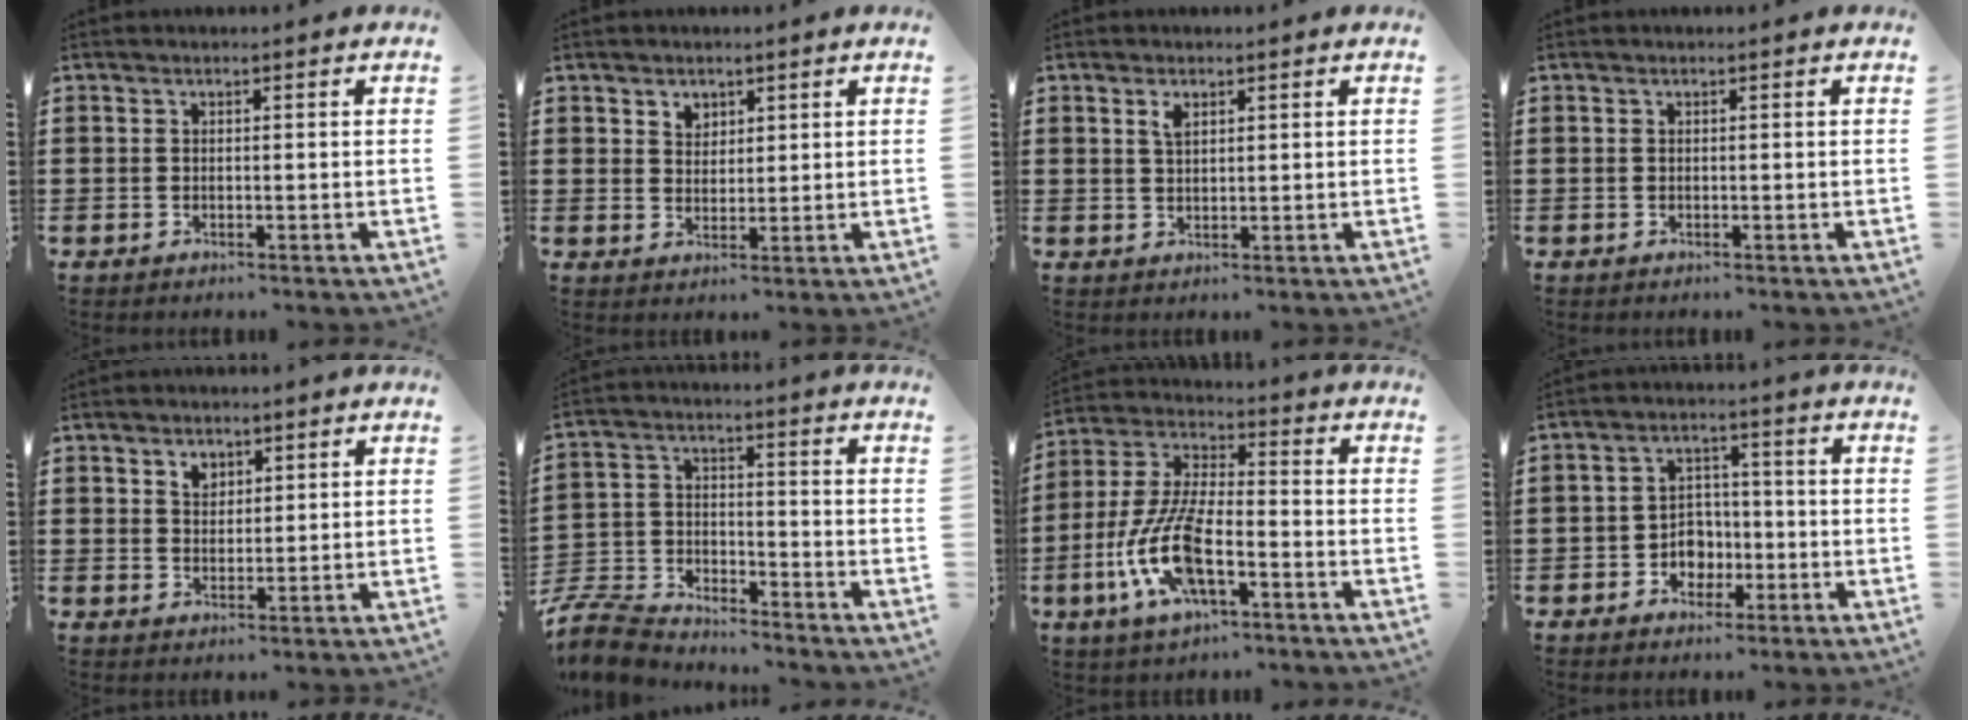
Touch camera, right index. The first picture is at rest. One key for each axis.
{"total": 2.5, "fx": 1.8, "fy": 1.7, "fz": 0.3, "tx": -0.013, "ty": 0.008, "tz": 0.035}
{"total": 2.0, "fx": 1.1, "fy": 0.9, "fz": 1.4, "tx": -0.032, "ty": 0.004, "tz": 0.020}
{"total": 0.0}
{"total": 2.5, "fx": 1.7, "fy": 1.8, "fz": 0.8, "tx": -0.014, "ty": 0.003, "tz": 0.029}
{"total": 7.6, "fx": -7.3, "fy": 1.6, "fz": 1.3, "tx": -0.046, "ty": 0.011, "tz": -0.151}
{"total": 11.7, "fx": -4.5, "fy": 4.2, "fz": 10.0, "tx": -0.239, "ty": -0.011, "tz": -0.088}
{"total": 4.2, "fx": -1.6, "fy": 3.6, "fz": 1.6, "tx": -0.031, "ty": 0.005, "tz": -0.034}